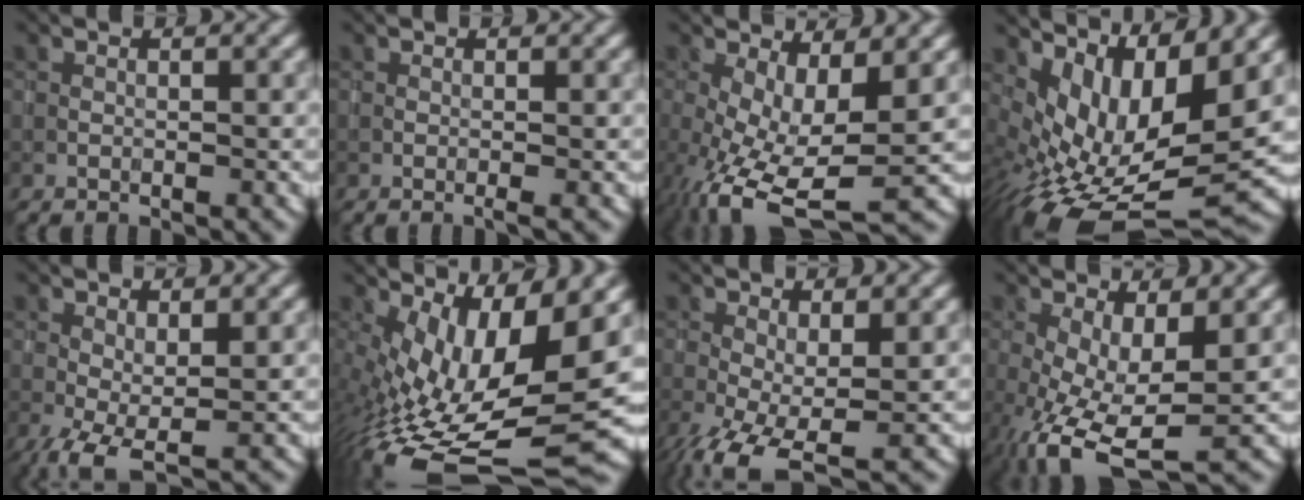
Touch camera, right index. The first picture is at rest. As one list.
[{"total": 0.8, "force": [-0.1, 0.1, 0.7], "torque": [-0.011, -0.003, -0.004]}, {"total": 9.7, "force": [-2.8, 3.6, 8.6], "torque": [-0.170, -0.018, -0.043]}, {"total": 11.1, "force": [0.6, 5.6, 9.6], "torque": [-0.177, -0.017, 0.026]}, {"total": 3.8, "force": [-1.2, 1.3, 3.4], "torque": [-0.075, -0.006, -0.025]}, {"total": 13.6, "force": [-0.1, 4.8, 12.7], "torque": [-0.238, -0.013, 0.017]}, {"total": 6.2, "force": [-2.5, 2.3, 5.1], "torque": [-0.115, -0.020, -0.046]}, {"total": 8.1, "force": [-2.3, 3.2, 7.1], "torque": [-0.145, -0.013, -0.039]}]